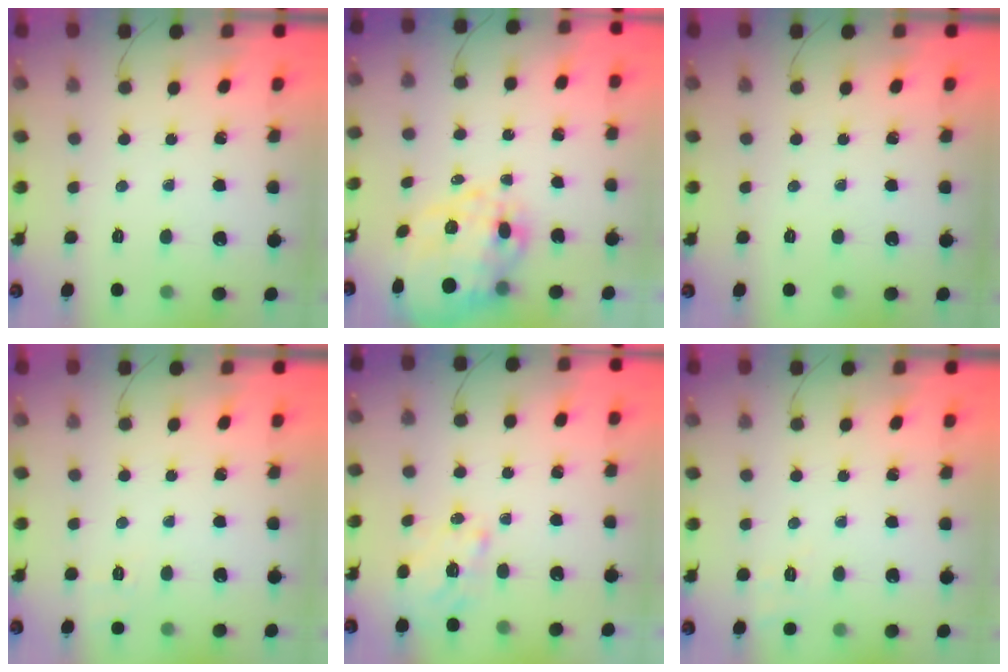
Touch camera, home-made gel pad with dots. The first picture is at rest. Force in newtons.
{"total": 16.9, "press": 16.6, "slide": 3.5}
{"total": 0.0}
{"total": 7.7, "press": 7.5, "slide": 2.0}
{"total": 2.3, "press": 2.3, "slide": 0.4}
{"total": 2.3, "press": 0.9, "slide": 2.1}